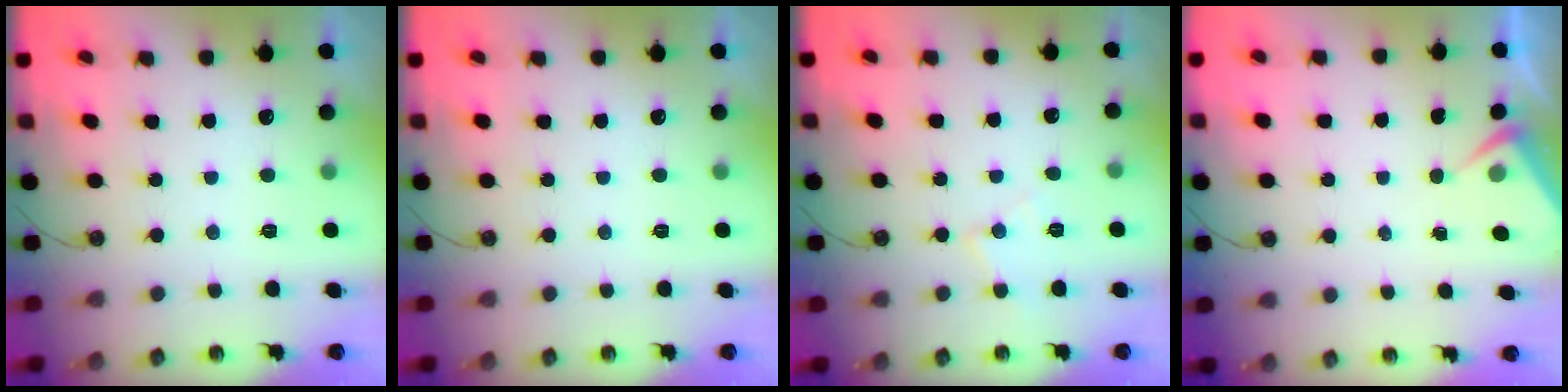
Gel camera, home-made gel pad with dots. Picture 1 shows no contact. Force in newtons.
{"total": 0.0}
{"total": 6.6, "press": 6.6, "slide": 0.4}
{"total": 3.6, "press": 3.5, "slide": 0.5}